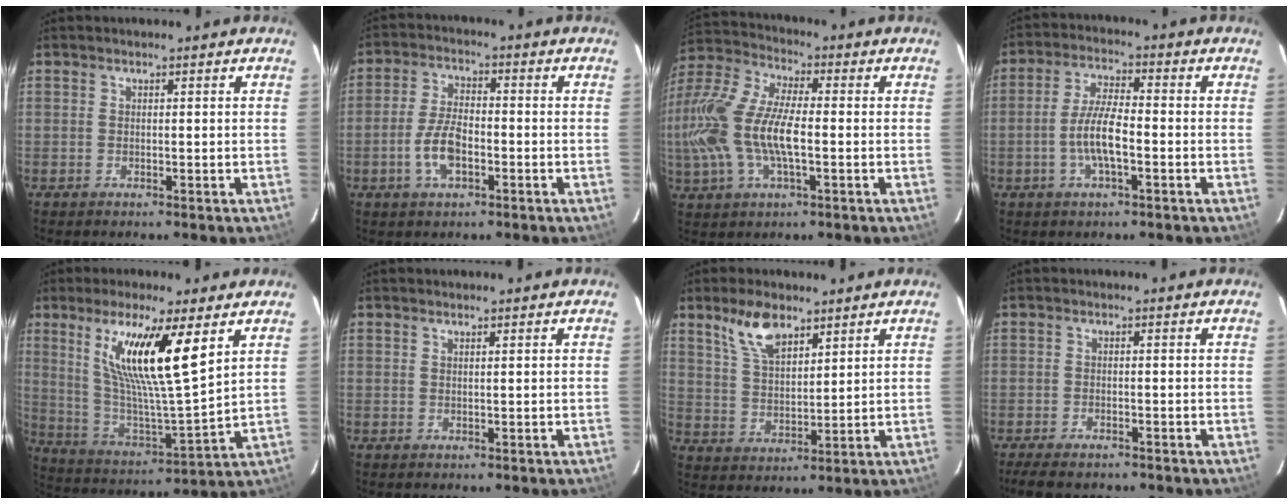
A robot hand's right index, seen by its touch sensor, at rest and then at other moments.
{"total": 6.9, "force": [-2.5, 3.2, 5.6], "torque": [-0.116, 0.007, -0.045]}
{"total": 18.8, "force": [-2.2, 8.1, 16.8], "torque": [-0.359, 0.004, -0.045]}
{"total": 7.2, "force": [-2.1, 1.8, 6.7], "torque": [-0.135, 0.006, -0.041]}
{"total": 17.4, "force": [8.1, 2.0, 15.3], "torque": [-0.269, -0.008, 0.159]}
{"total": 0.6, "force": [0.5, -0.2, 0.3], "torque": [-0.009, -0.005, 0.005]}
{"total": 8.5, "force": [5.7, 3.7, 5.1], "torque": [-0.094, 0.011, 0.115]}
{"total": 6.0, "force": [-5.0, 1.7, 2.9], "torque": [-0.073, -0.021, -0.085]}